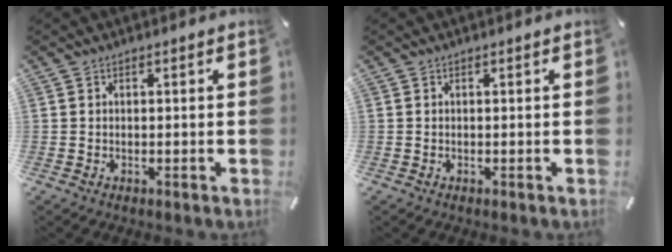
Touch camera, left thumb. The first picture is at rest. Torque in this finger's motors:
{"motor_torque": [0.00, 0.00, -0.01, 0.01, 0.00]}